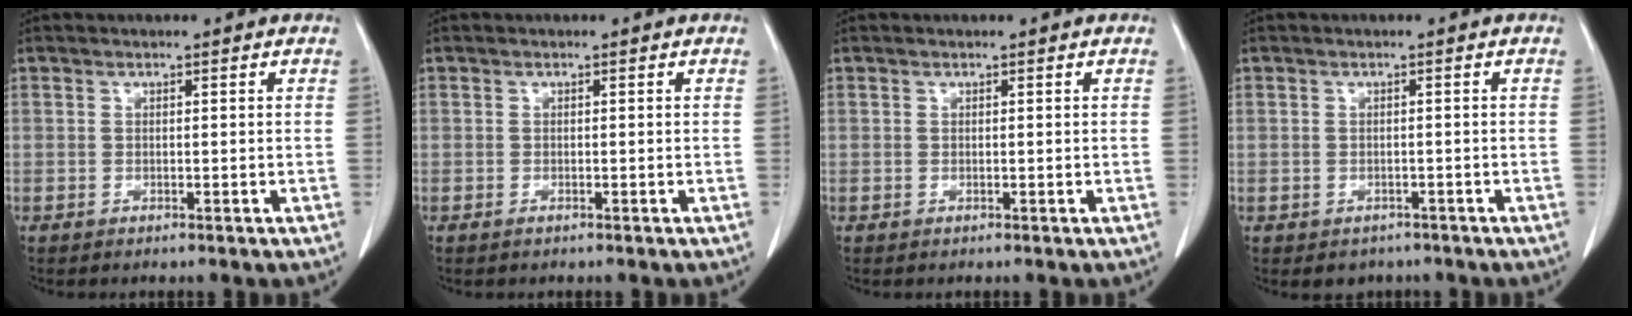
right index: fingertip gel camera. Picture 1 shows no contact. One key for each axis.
{"total": 0.0}
{"total": 0.0}
{"total": 2.6, "fx": -1.9, "fy": 1.8, "fz": 0.3, "tx": -0.004, "ty": 0.005, "tz": -0.022}